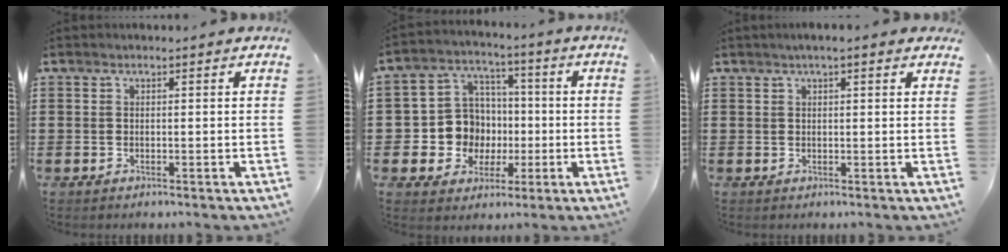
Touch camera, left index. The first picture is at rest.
{"total": 9.3, "force": [-0.2, 9.1, 2.3], "torque": [-0.085, 0.006, 0.006]}
{"total": 1.9, "force": [1.3, 0.2, 1.4], "torque": [-0.029, 0.005, 0.023]}